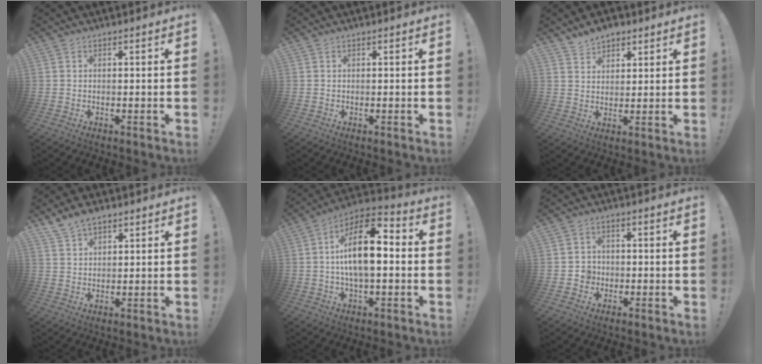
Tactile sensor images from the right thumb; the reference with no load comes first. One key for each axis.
{"total": 0.0}
{"total": 5.6, "fx": 4.6, "fy": 3.1, "fz": 1.0, "tx": -0.019, "ty": -0.026, "tz": 0.085}
{"total": 5.3, "fx": 4.2, "fy": 2.2, "fz": 2.3, "tx": -0.042, "ty": -0.021, "tz": 0.079}
{"total": 15.3, "fx": 0.7, "fy": 6.7, "fz": 13.8, "tx": -0.240, "ty": -0.001, "tz": 0.003}
{"total": 3.6, "fx": -1.0, "fy": 3.3, "fz": 1.0, "tx": -0.016, "ty": 0.007, "tz": -0.018}